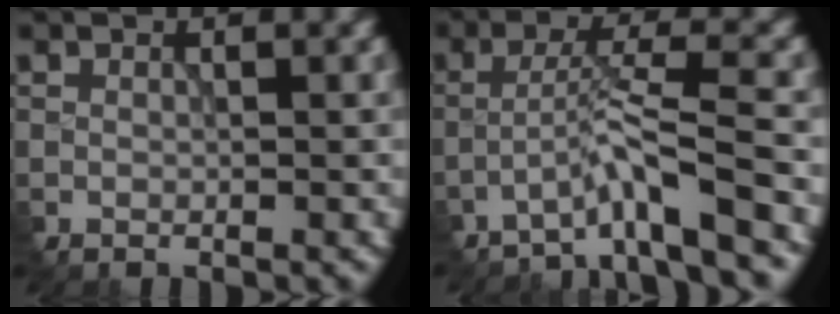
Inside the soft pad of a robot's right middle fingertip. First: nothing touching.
{"total": 4.2, "force": [-3.1, -0.3, 2.9], "torque": [-0.054, 0.019, -0.064]}